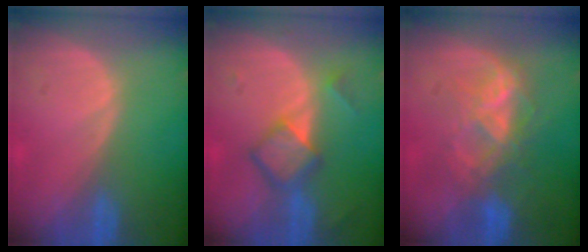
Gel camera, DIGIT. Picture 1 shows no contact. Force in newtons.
{"total": 6.0, "press": 5.1, "slide": 3.1}
{"total": 6.7, "press": 6.5, "slide": 1.5}